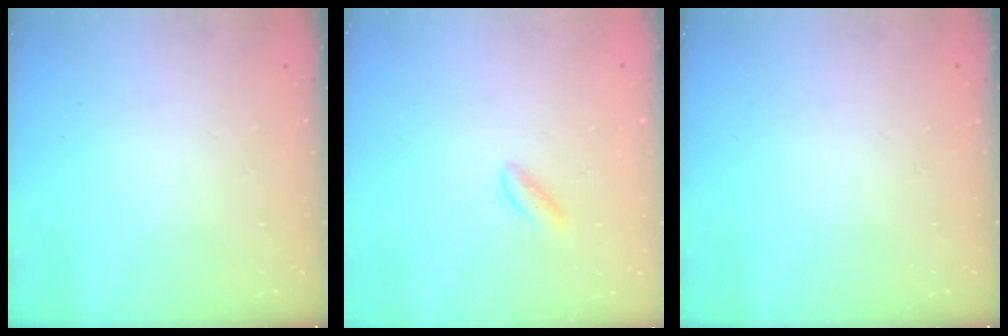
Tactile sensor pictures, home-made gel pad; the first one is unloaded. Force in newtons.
{"total": 1.6, "press": 1.5, "slide": 0.5}
{"total": 0.0}